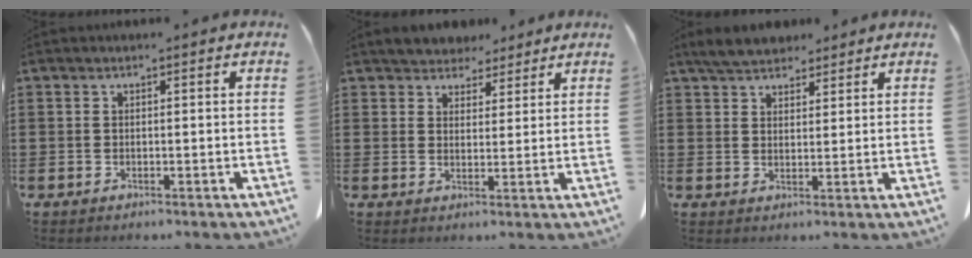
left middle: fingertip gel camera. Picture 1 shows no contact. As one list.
[{"total": 4.0, "force": [3.7, 1.5, -0.2], "torque": [-0.004, -0.011, 0.068]}, {"total": 4.8, "force": [4.3, 1.5, 1.3], "torque": [-0.040, -0.006, 0.082]}]